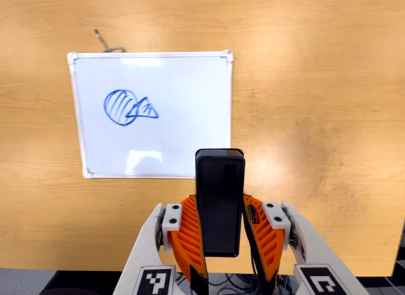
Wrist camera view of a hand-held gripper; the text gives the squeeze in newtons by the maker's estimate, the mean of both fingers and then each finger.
{"total": 5.3, "left": 3.7, "right": 6.8}